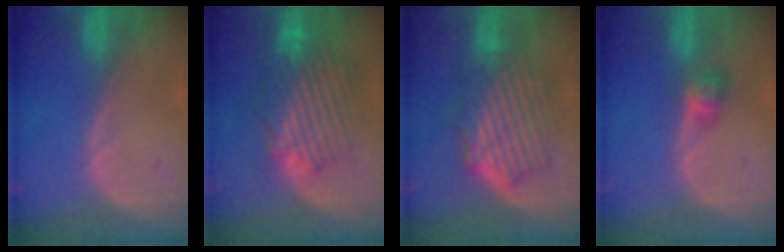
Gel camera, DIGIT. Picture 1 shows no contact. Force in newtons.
{"total": 9.9, "press": 9.1, "slide": 3.9}
{"total": 8.7, "press": 7.9, "slide": 3.6}
{"total": 3.0, "press": 2.6, "slide": 1.5}